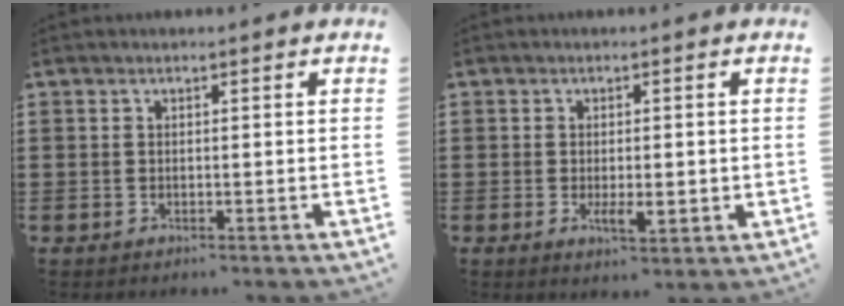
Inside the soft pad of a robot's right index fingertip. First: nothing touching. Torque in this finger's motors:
{"motor_torque": [-0.34, 0.13, 0.12, 0.05]}